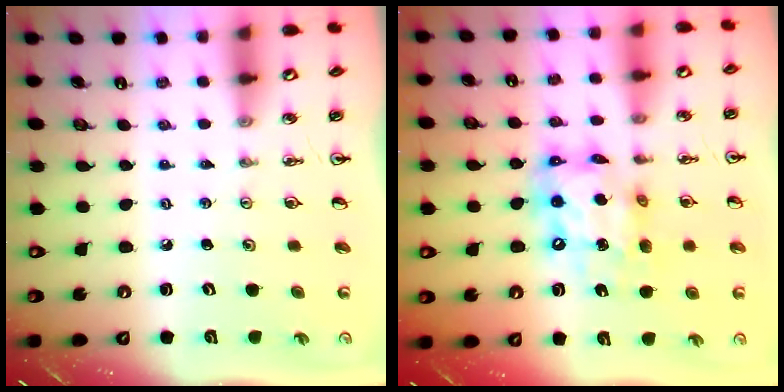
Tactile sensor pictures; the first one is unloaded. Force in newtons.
{"total": 13.2, "press": 13.2, "slide": 1.5}